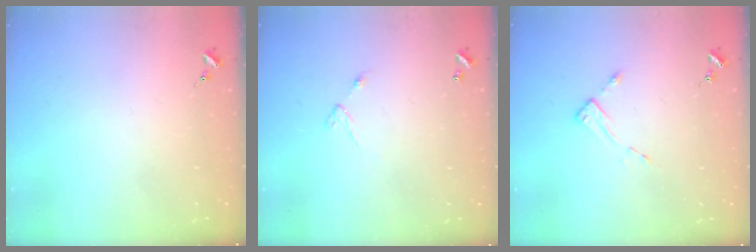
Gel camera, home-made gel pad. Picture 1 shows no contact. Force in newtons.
{"total": 5.4, "press": 5.4, "slide": 0.4}
{"total": 2.8, "press": 2.7, "slide": 0.3}